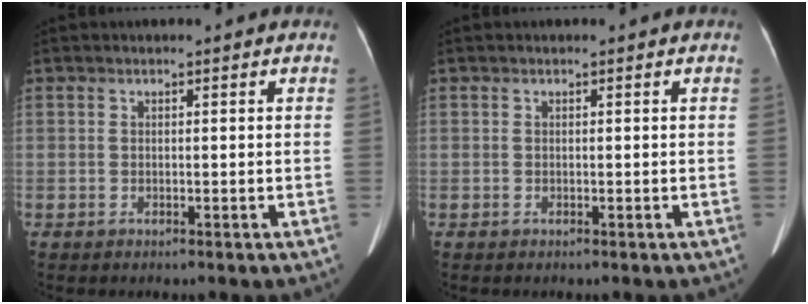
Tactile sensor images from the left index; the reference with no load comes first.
{"total": 0.0}